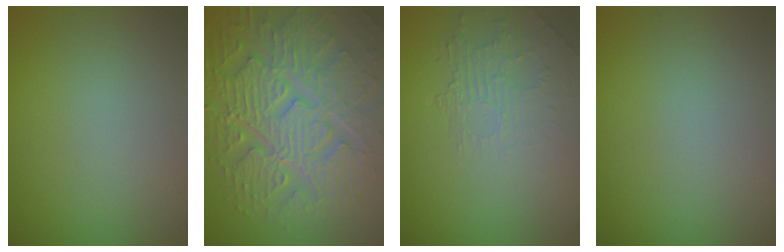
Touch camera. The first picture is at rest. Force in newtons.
{"total": 9.2, "press": 6.8, "slide": 6.2}
{"total": 2.0, "press": 0.8, "slide": 1.8}
{"total": 0.0}